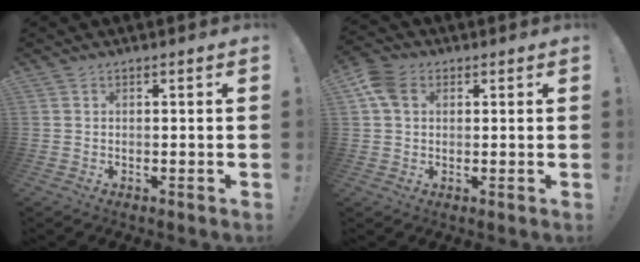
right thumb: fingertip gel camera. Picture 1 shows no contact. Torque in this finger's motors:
{"motor_torque": [0.73, 0.77, 0.13, 0.23, 0.05]}